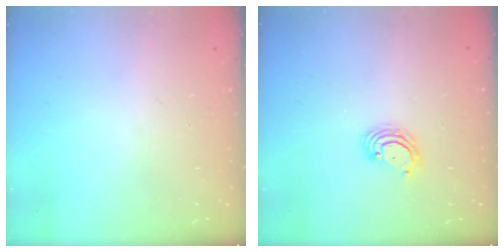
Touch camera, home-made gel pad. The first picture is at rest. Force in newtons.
{"total": 4.2, "press": 4.2, "slide": 0.3}